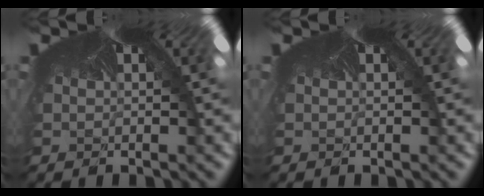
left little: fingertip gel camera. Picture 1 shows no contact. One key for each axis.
{"total": 0.0}